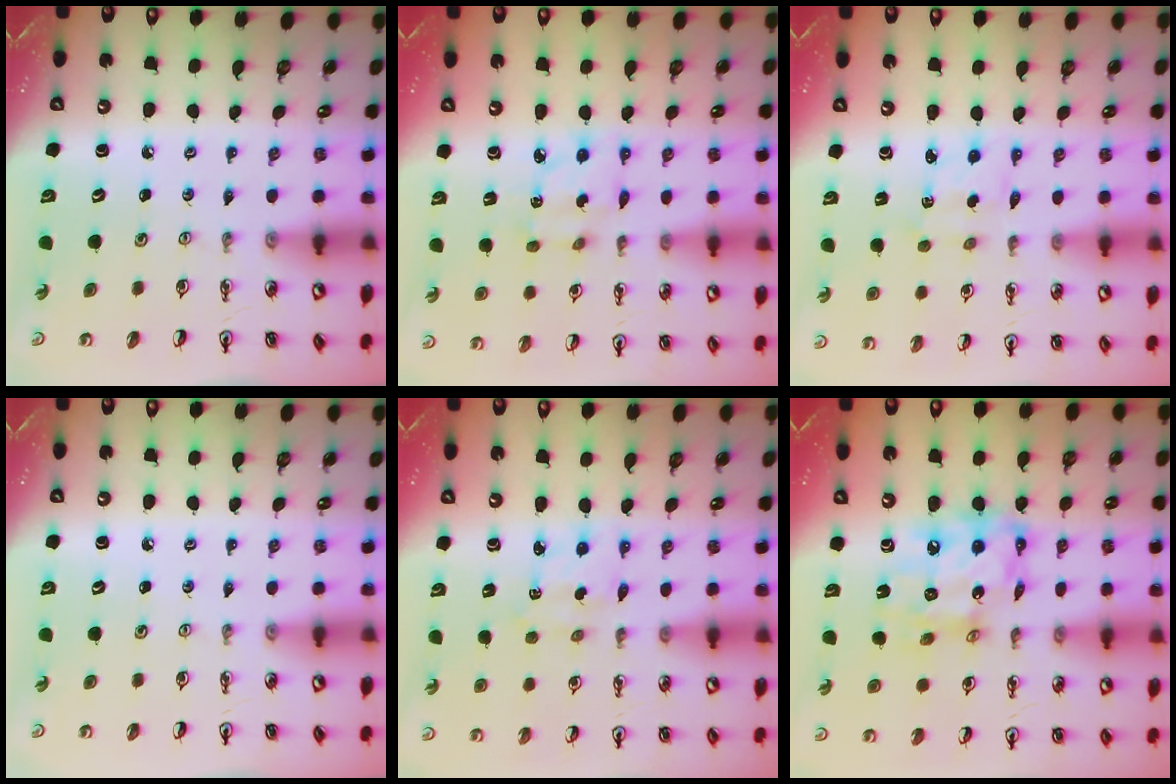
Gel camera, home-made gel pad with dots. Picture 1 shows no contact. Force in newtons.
{"total": 4.4, "press": 4.4, "slide": 0.2}
{"total": 2.3, "press": 2.1, "slide": 0.8}
{"total": 0.0}
{"total": 2.3, "press": 2.3, "slide": 0.6}
{"total": 14.1, "press": 14.1, "slide": 1.0}